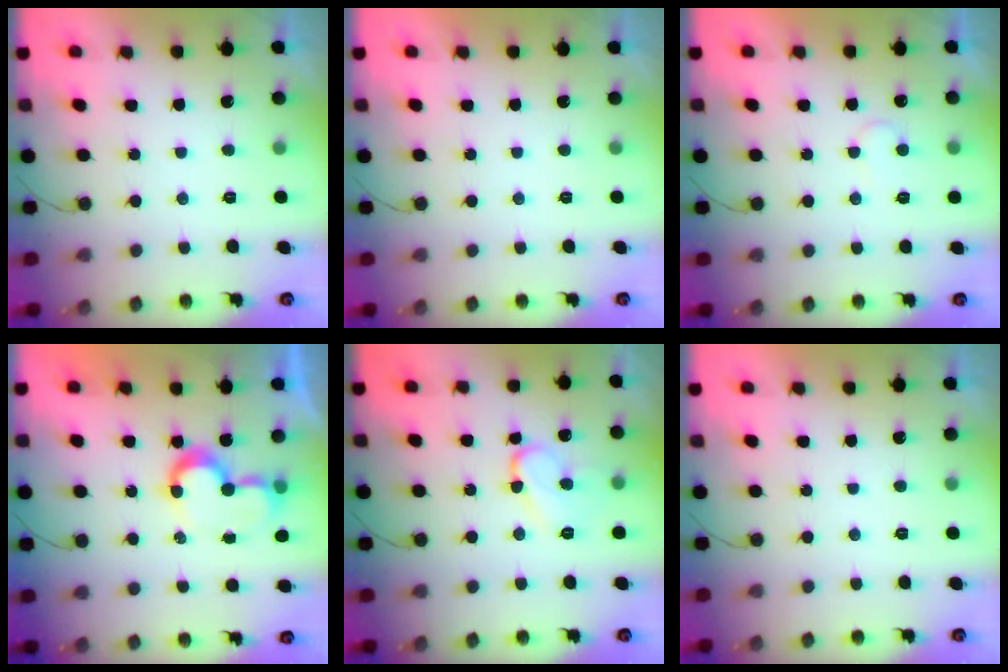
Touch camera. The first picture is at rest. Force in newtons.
{"total": 1.7, "press": 1.7, "slide": 0.0}
{"total": 6.1, "press": 6.1, "slide": 0.4}
{"total": 9.7, "press": 9.7, "slide": 0.7}
{"total": 10.3, "press": 10.2, "slide": 1.1}
{"total": 2.0, "press": 2.0, "slide": 0.1}